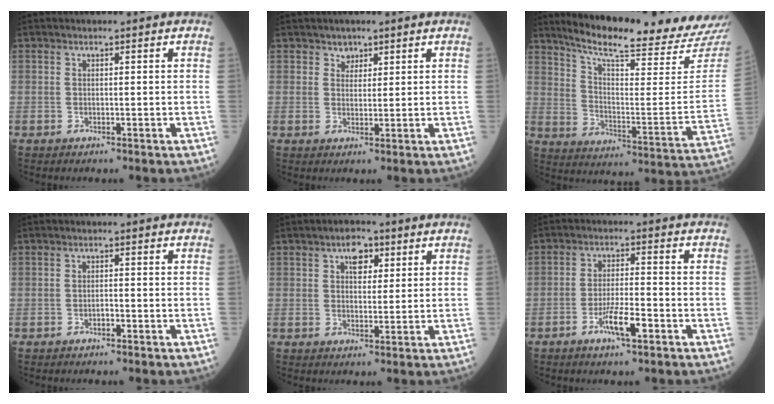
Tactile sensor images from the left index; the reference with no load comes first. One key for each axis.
{"total": 1.9, "fx": 1.3, "fy": 1.4, "fz": 0.3, "tx": -0.004, "ty": -0.001, "tz": 0.021}
{"total": 23.0, "fx": 21.3, "fy": -0.6, "fz": 8.6, "tx": -0.148, "ty": -0.099, "tz": 0.290}
{"total": 0.9, "fx": -0.7, "fy": 0.4, "fz": 0.5, "tx": -0.009, "ty": -0.001, "tz": -0.013}
{"total": 4.1, "fx": 2.0, "fy": 2.3, "fz": 2.8, "tx": -0.047, "ty": 0.007, "tz": 0.032}
{"total": 5.3, "fx": -2.9, "fy": 0.9, "fz": 4.3, "tx": -0.087, "ty": -0.005, "tz": -0.052}